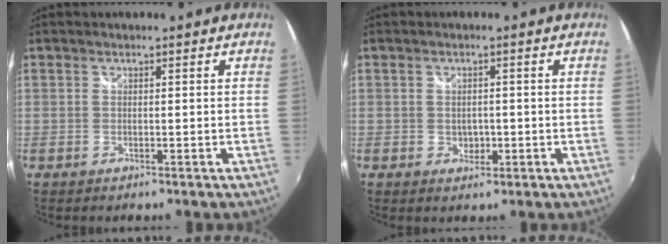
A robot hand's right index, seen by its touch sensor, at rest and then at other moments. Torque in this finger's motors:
{"motor_torque": [-0.13, 0.09, 0.00, 0.00]}